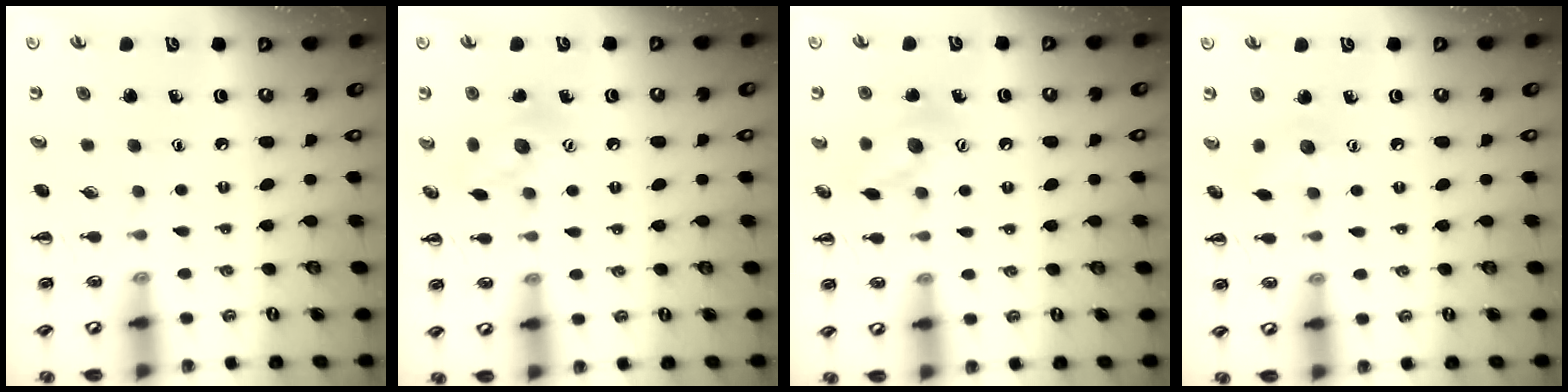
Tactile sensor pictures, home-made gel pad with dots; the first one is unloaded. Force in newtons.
{"total": 10.4, "press": 10.4, "slide": 0.6}
{"total": 11.6, "press": 11.4, "slide": 2.1}
{"total": 6.2, "press": 6.1, "slide": 1.3}